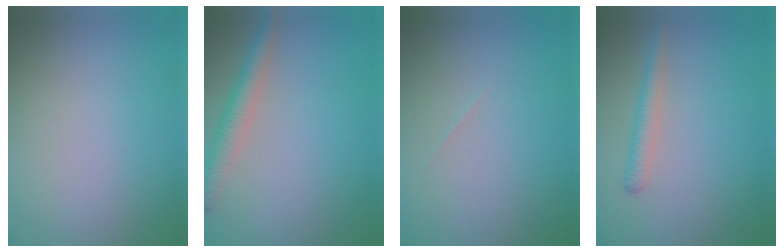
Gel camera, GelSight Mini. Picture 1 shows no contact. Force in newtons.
{"total": 3.1, "press": 3.1, "slide": 0.2}
{"total": 0.0}
{"total": 1.7, "press": 1.7, "slide": 0.1}